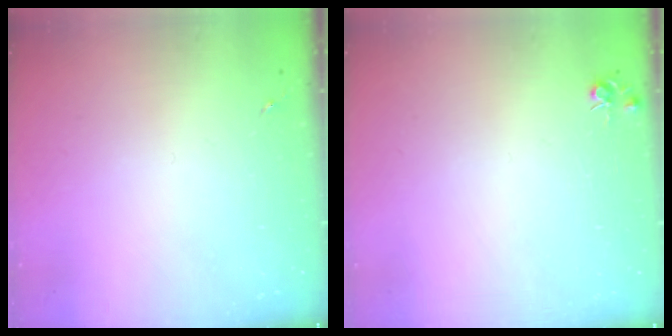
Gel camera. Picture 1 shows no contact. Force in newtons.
{"total": 4.3, "press": 4.3, "slide": 0.5}